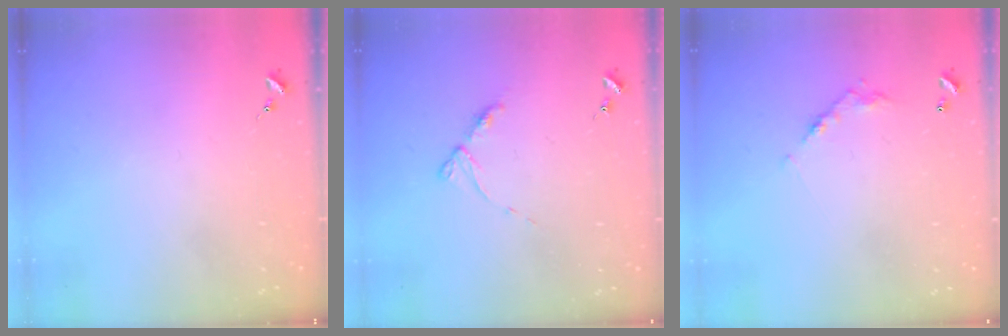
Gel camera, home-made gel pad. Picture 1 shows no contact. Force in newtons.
{"total": 5.2, "press": 5.1, "slide": 0.6}
{"total": 6.0, "press": 6.0, "slide": 0.3}